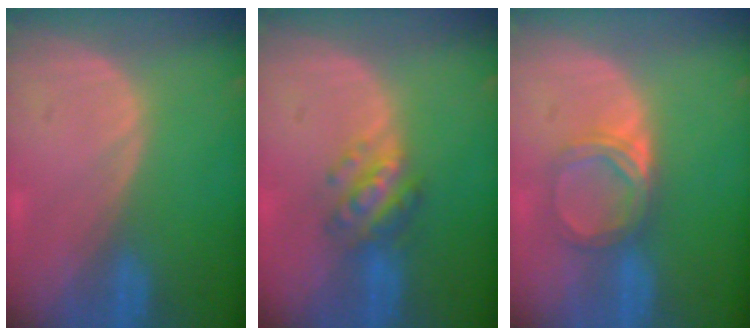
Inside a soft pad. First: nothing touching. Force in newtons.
{"total": 5.6, "press": 5.1, "slide": 2.2}
{"total": 5.2, "press": 4.6, "slide": 2.4}